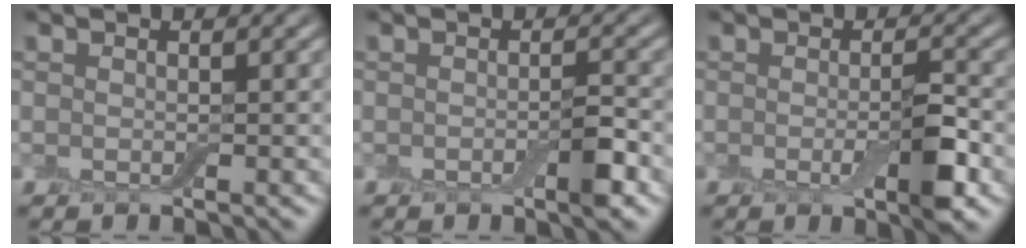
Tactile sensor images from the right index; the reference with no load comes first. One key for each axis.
{"total": 2.0, "fx": -0.7, "fy": 0.4, "fz": 1.8, "tx": -0.026, "ty": -0.001, "tz": -0.013}
{"total": 3.6, "fx": -0.8, "fy": 0.8, "fz": 3.4, "tx": -0.057, "ty": -0.007, "tz": -0.013}